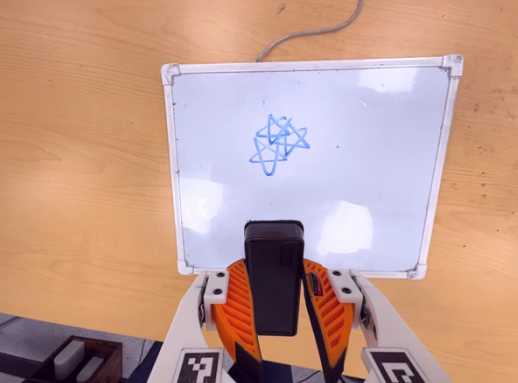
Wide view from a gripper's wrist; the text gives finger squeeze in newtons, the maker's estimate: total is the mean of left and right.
{"total": 10.0, "left": 8.2, "right": 11.8}